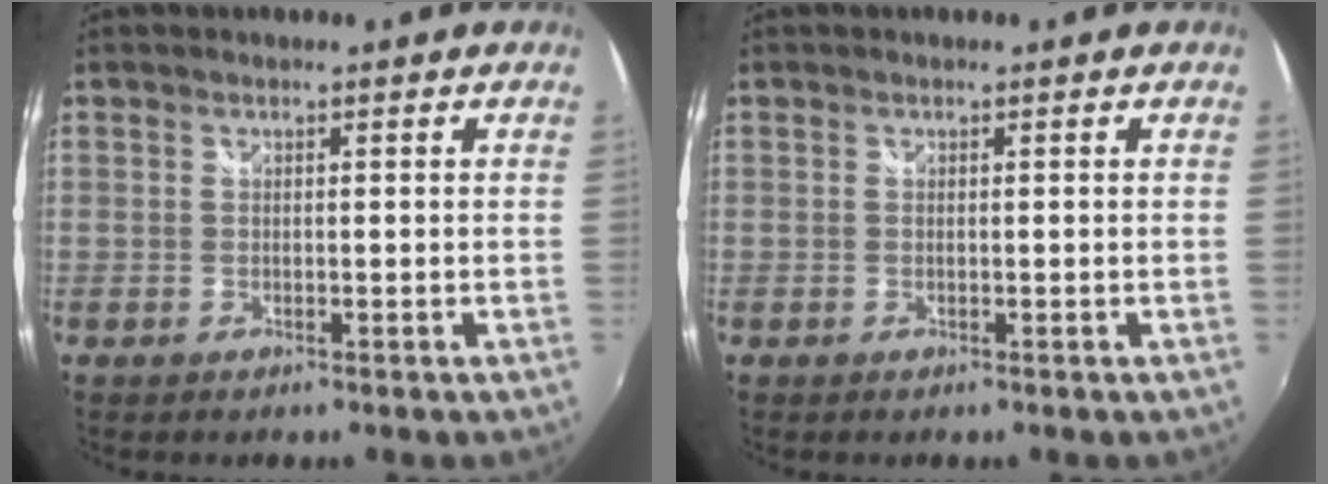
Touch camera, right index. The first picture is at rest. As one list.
[{"total": 0.0}]